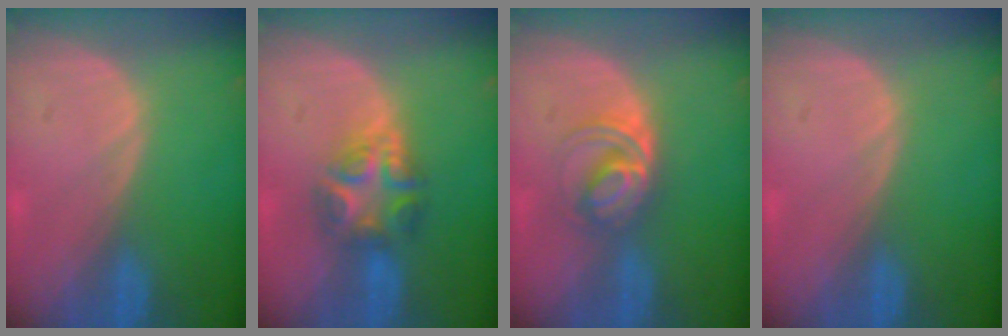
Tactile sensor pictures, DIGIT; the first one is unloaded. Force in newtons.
{"total": 6.5, "press": 6.1, "slide": 2.3}
{"total": 5.4, "press": 5.3, "slide": 1.1}
{"total": 0.0}